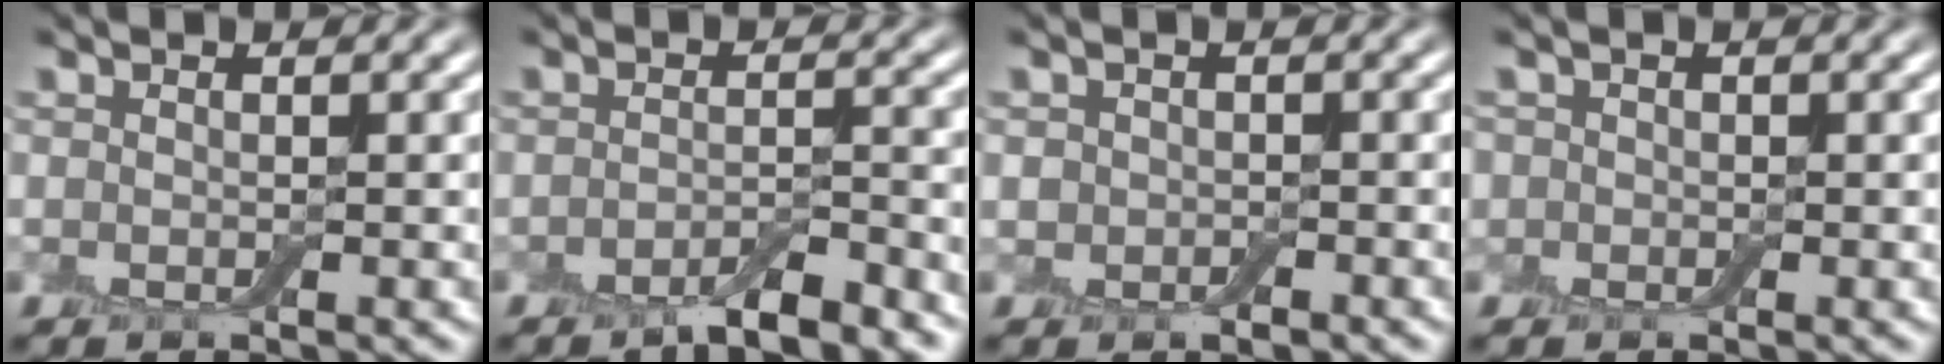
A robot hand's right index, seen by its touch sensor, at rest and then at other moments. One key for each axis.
{"total": 3.4, "fx": -2.6, "fy": 0.7, "fz": 2.2, "tx": -0.034, "ty": 0.002, "tz": -0.045}
{"total": 1.6, "fx": -0.4, "fy": 1.3, "fz": 0.7, "tx": -0.009, "ty": -0.005, "tz": -0.013}
{"total": 1.2, "fx": 0.1, "fy": 1.2, "fz": 0.2, "tx": 0.004, "ty": 0.000, "tz": -0.010}